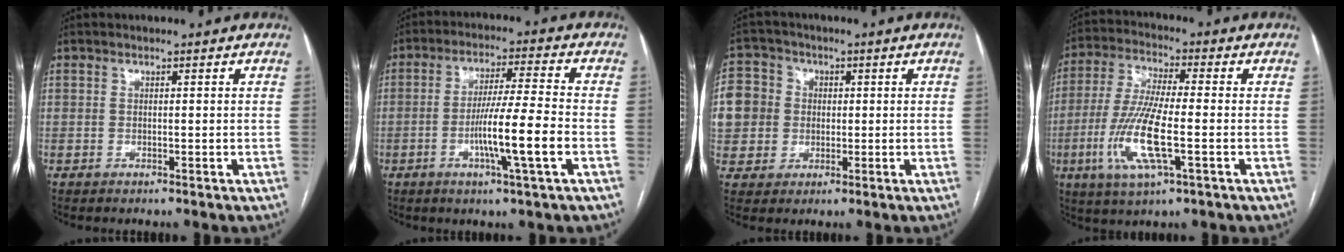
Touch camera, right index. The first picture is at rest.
{"total": 10.0, "force": [-2.8, -0.6, 9.6], "torque": [-0.171, -0.006, -0.051]}
{"total": 17.2, "force": [1.3, 16.2, 5.5], "torque": [-0.197, 0.056, 0.040]}
{"total": 12.3, "force": [-3.4, 1.8, 11.7], "torque": [-0.250, -0.013, -0.066]}